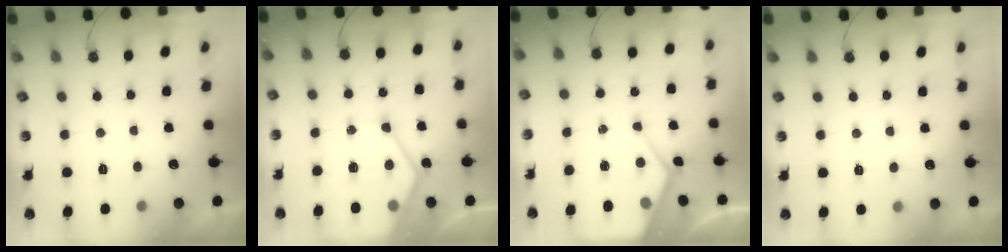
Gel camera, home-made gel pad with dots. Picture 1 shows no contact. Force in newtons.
{"total": 14.4, "press": 14.3, "slide": 1.4}
{"total": 7.9, "press": 7.9, "slide": 0.8}
{"total": 3.3, "press": 3.3, "slide": 0.5}